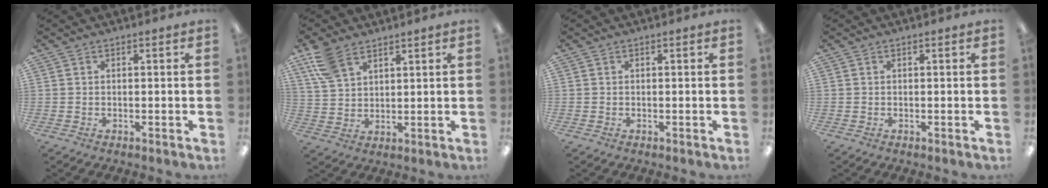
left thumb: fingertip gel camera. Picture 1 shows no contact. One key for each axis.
{"total": 8.4, "fx": 6.0, "fy": 4.2, "fz": 4.1, "tx": -0.097, "ty": -0.012, "tz": 0.117}
{"total": 0.0}
{"total": 0.0}